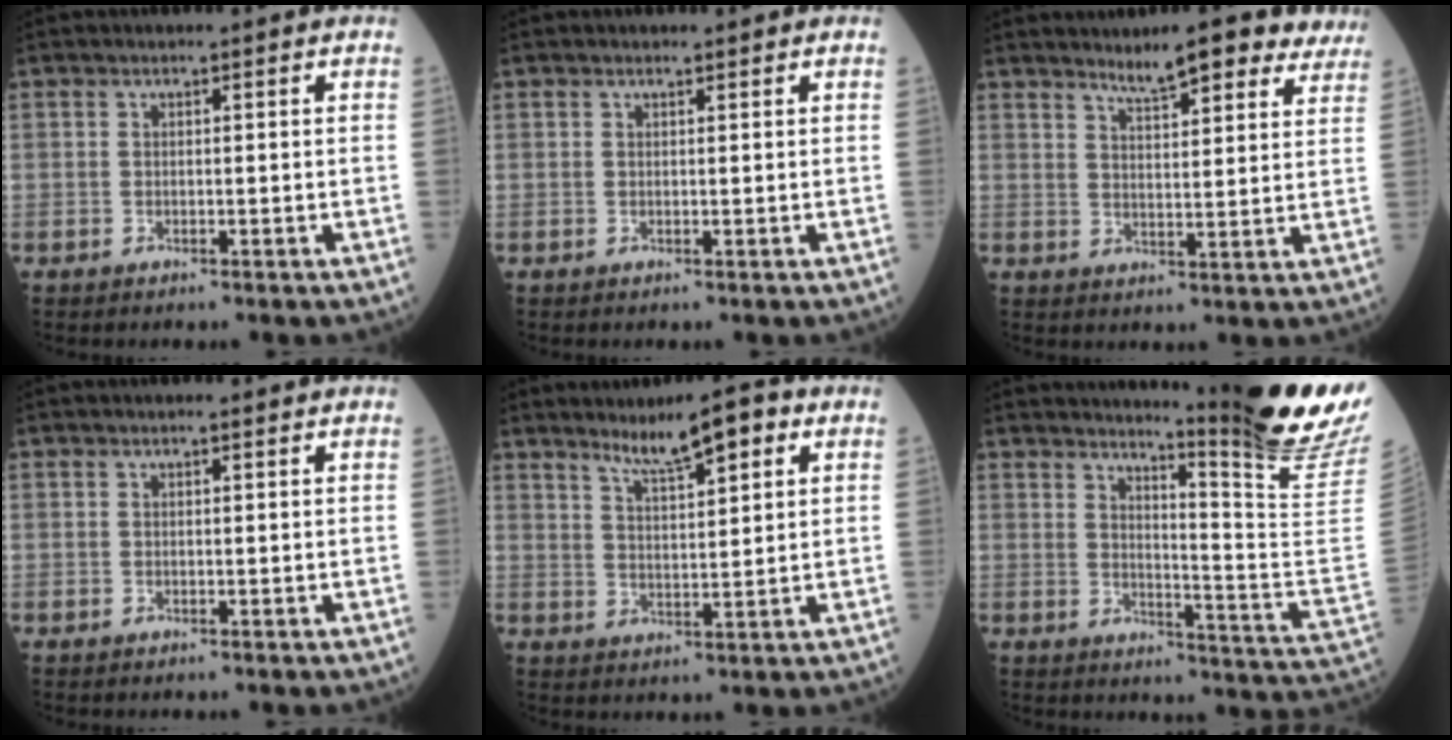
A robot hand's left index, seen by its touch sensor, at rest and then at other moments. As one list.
[{"total": 0.6, "force": [0.6, 0.1, 0.2], "torque": [-0.013, 0.000, 0.008]}, {"total": 10.5, "force": [8.9, 2.1, 5.2], "torque": [-0.057, 0.003, 0.107]}, {"total": 1.0, "force": [0.9, 0.1, 0.5], "torque": [-0.011, 0.006, 0.013]}, {"total": 7.6, "force": [4.8, 1.2, 5.7], "torque": [-0.099, 0.012, 0.083]}, {"total": 17.2, "force": [14.3, -2.7, 9.2], "torque": [-0.137, -0.113, 0.178]}]